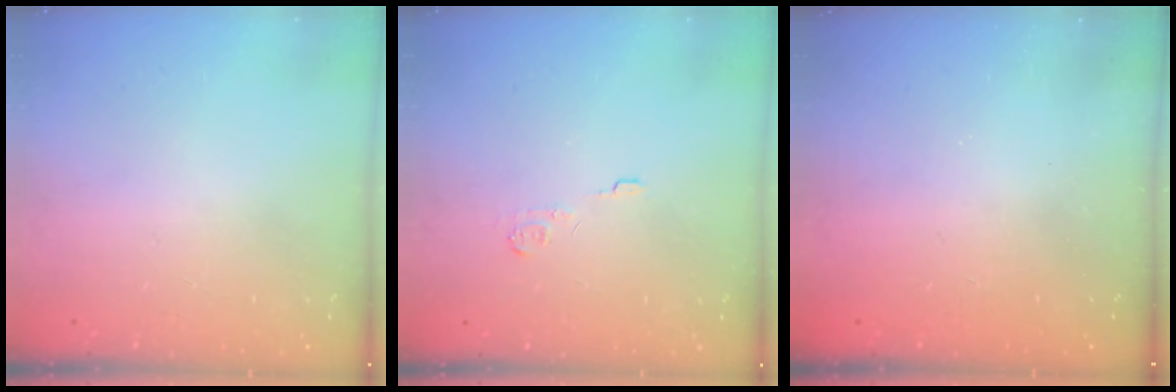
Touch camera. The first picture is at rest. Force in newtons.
{"total": 3.8, "press": 3.8, "slide": 0.5}
{"total": 2.5, "press": 2.4, "slide": 0.8}